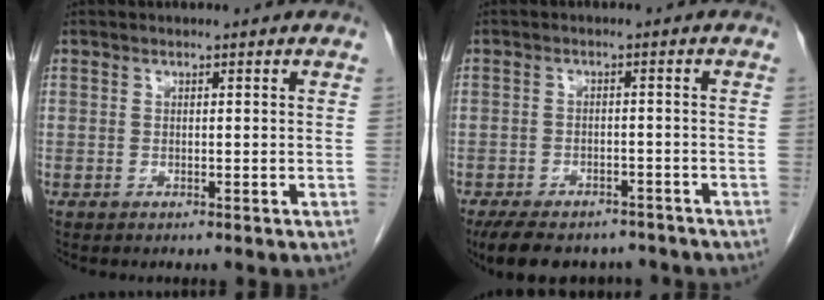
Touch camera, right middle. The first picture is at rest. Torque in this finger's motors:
{"motor_torque": [0.13, -0.12, 0.02, 0.05]}